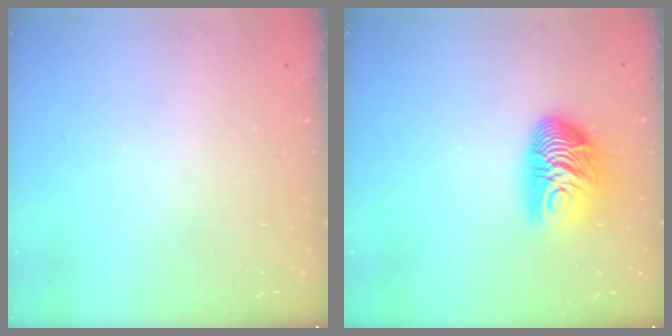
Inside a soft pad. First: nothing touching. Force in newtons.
{"total": 12.4, "press": 12.4, "slide": 1.0}